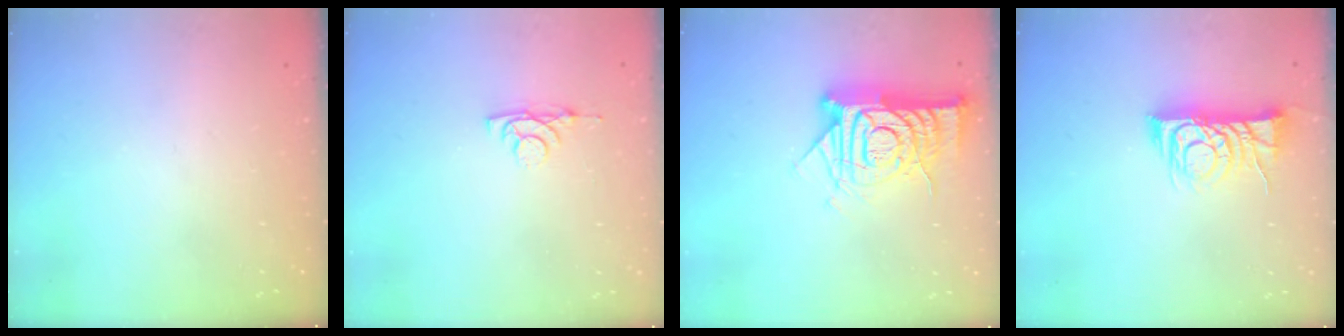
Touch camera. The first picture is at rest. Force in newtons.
{"total": 4.2, "press": 4.1, "slide": 0.8}
{"total": 15.4, "press": 15.3, "slide": 1.6}
{"total": 8.7, "press": 8.7, "slide": 0.2}